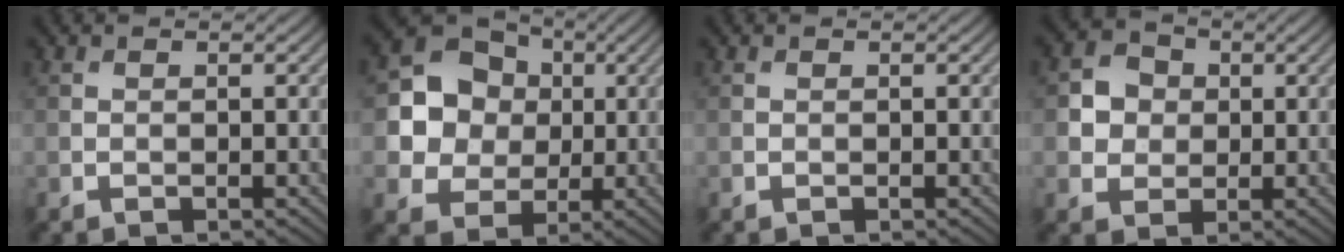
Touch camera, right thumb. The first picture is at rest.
{"total": 10.4, "force": [1.4, 9.3, 4.5], "torque": [-0.106, 0.013, 0.016]}
{"total": 0.0}
{"total": 4.3, "force": [0.4, 3.9, 1.8], "torque": [-0.038, 0.006, -0.001]}